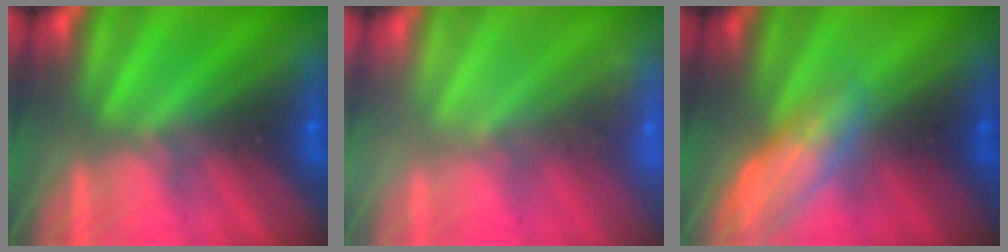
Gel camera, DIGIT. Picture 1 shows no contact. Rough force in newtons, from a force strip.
{"total": 2.4}
{"total": 2.6}